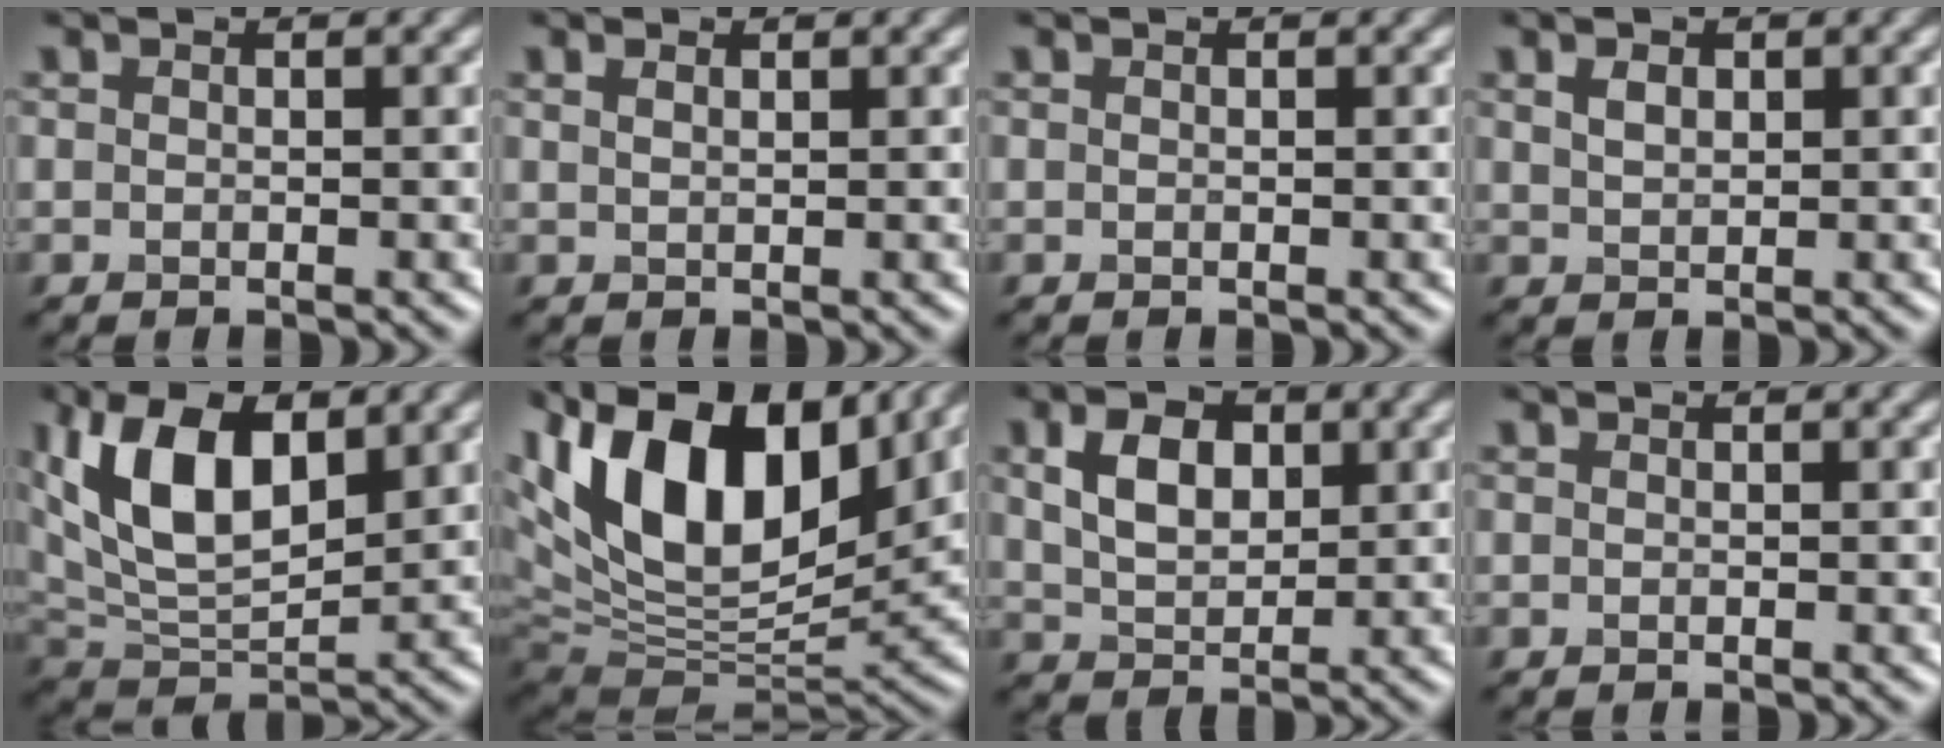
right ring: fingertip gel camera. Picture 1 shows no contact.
{"total": 0.9, "force": [0.6, 0.3, 0.5], "torque": [-0.011, 0.001, 0.013]}
{"total": 0.0}
{"total": 1.6, "force": [0.8, 0.9, 1.1], "torque": [-0.020, 0.002, 0.017]}
{"total": 10.6, "force": [3.9, 5.4, 8.3], "torque": [-0.165, 0.008, 0.064]}
{"total": 17.8, "force": [7.9, 9.2, 13.1], "torque": [-0.256, 0.049, 0.131]}
{"total": 5.0, "force": [1.6, 3.1, 3.6], "torque": [-0.070, 0.004, 0.027]}
{"total": 0.0}